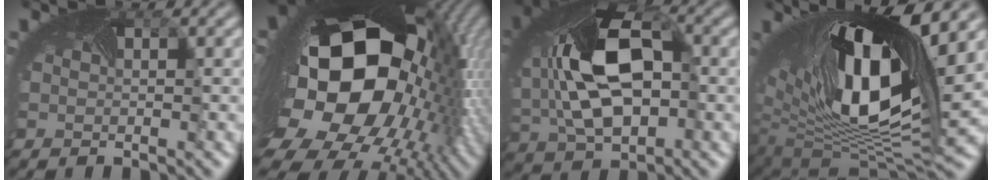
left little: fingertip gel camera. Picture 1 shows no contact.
{"total": 21.7, "force": [-1.1, 16.1, 14.5], "torque": [-0.281, -0.067, -0.007]}
{"total": 10.4, "force": [0.4, 6.6, 8.0], "torque": [-0.177, -0.006, 0.020]}
{"total": 15.3, "force": [5.1, 5.6, 13.3], "torque": [-0.259, 0.011, 0.108]}